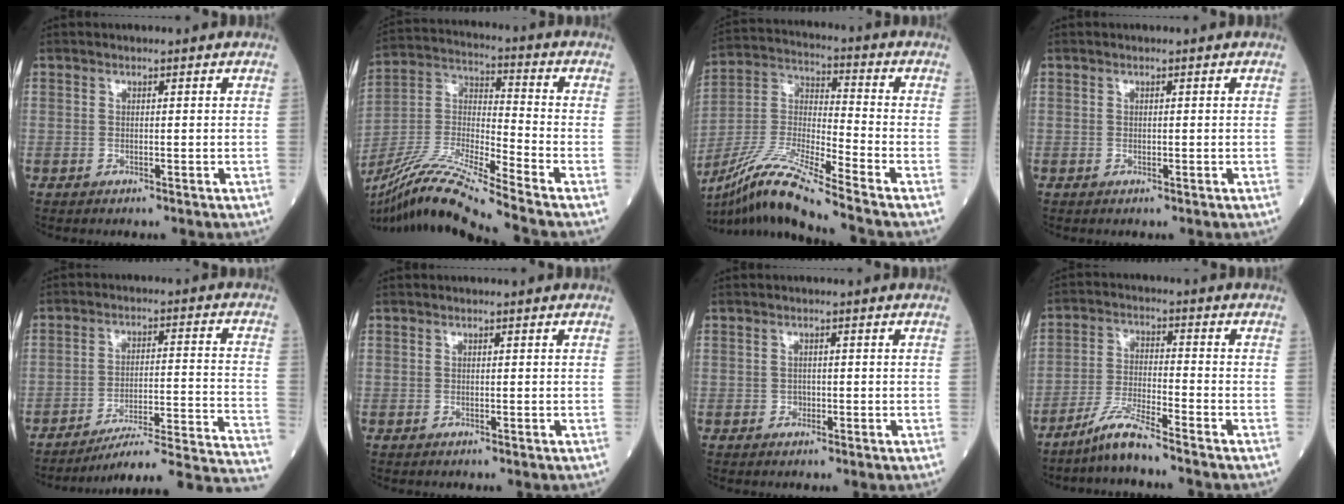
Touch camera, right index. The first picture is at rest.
{"total": 18.1, "force": [-15.4, -1.5, 9.4], "torque": [-0.204, -0.020, -0.290]}
{"total": 15.5, "force": [-12.5, -1.2, 9.2], "torque": [-0.191, -0.018, -0.235]}
{"total": 0.0}
{"total": 20.5, "force": [-18.8, -1.1, 8.1], "torque": [-0.055, 0.002, -0.255]}
{"total": 0.0}
{"total": 0.8, "force": [-0.3, 0.7, 0.2], "torque": [0.000, 0.004, -0.006]}
{"total": 5.9, "force": [-5.1, -0.6, 2.9], "torque": [-0.063, -0.023, -0.105]}